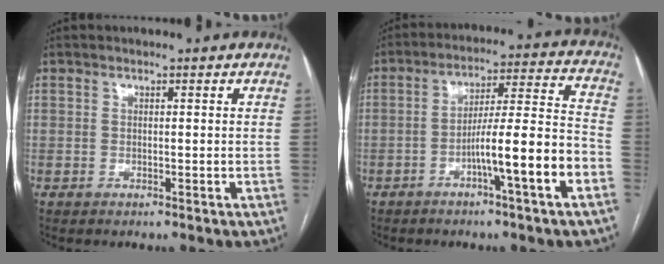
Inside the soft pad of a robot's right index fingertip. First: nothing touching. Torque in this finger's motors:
{"motor_torque": [1.50, -0.64, 0.83, 0.20]}